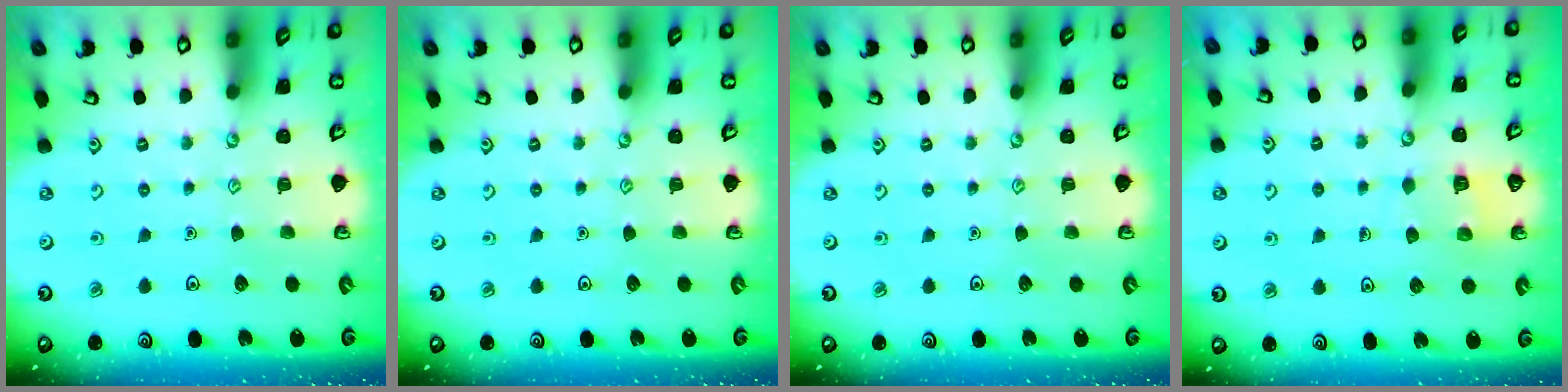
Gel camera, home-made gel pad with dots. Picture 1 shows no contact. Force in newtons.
{"total": 0.0}
{"total": 0.0}
{"total": 6.1, "press": 6.1, "slide": 0.4}